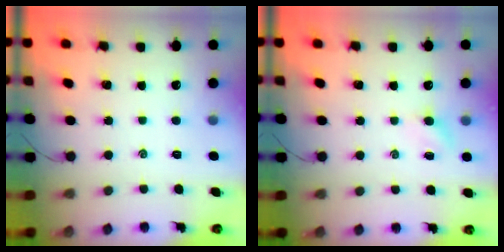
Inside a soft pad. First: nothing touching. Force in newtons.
{"total": 4.7, "press": 4.5, "slide": 1.2}